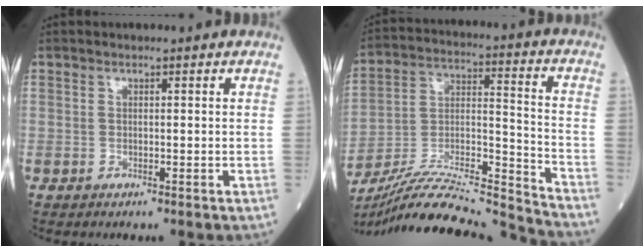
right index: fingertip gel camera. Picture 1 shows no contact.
{"total": 22.8, "force": [-21.5, -1.0, 7.5], "torque": [-0.149, -0.008, -0.355]}